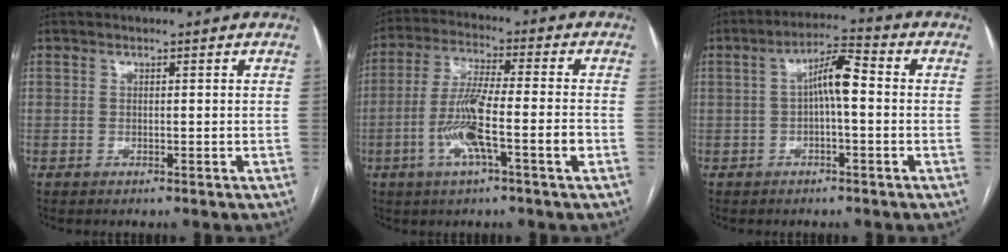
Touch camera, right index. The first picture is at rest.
{"total": 10.6, "force": [-3.4, 0.6, 10.1], "torque": [-0.192, 0.002, -0.065]}
{"total": 6.0, "force": [0.0, 1.2, 5.9], "torque": [-0.102, 0.023, -0.001]}